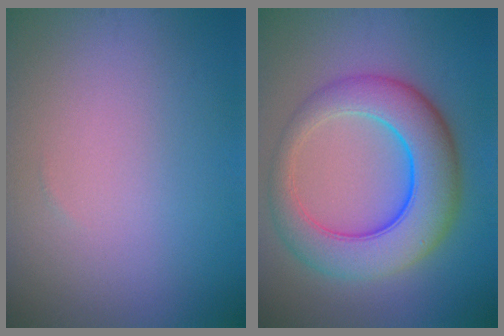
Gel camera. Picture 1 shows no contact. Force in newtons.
{"total": 8.5, "press": 8.5, "slide": 0.2}